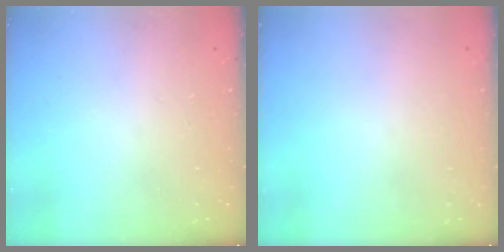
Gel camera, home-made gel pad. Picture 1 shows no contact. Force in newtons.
{"total": 0.0}